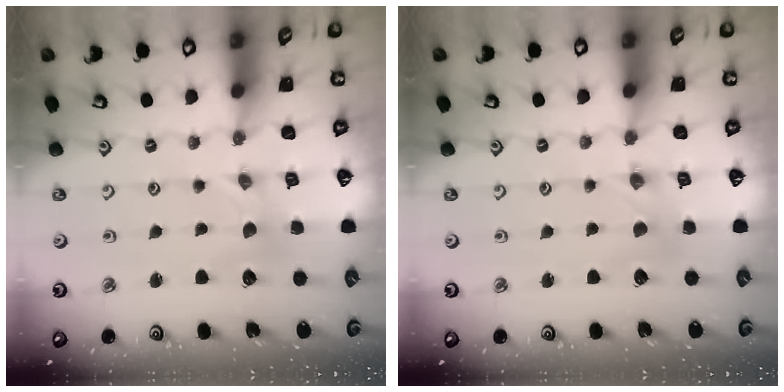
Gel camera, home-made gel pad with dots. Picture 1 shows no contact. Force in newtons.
{"total": 1.7, "press": 1.7, "slide": 0.3}